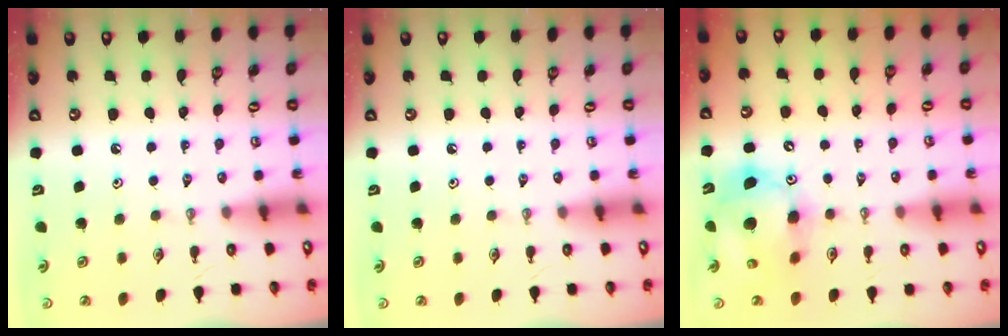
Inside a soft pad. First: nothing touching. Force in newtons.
{"total": 0.0}
{"total": 14.2, "press": 14.0, "slide": 2.4}